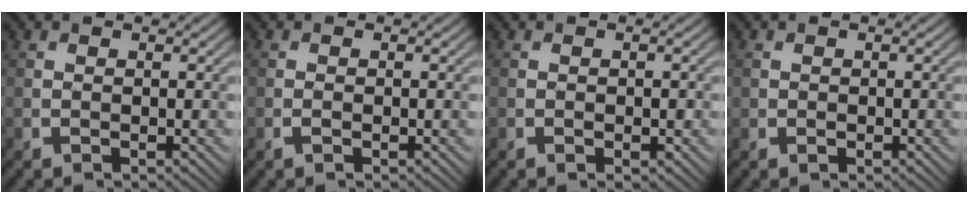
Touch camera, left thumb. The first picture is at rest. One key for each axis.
{"total": 0.6, "fx": -0.2, "fy": 0.2, "fz": 0.5, "tx": -0.013, "ty": -0.001, "tz": -0.005}
{"total": 1.5, "fx": -0.5, "fy": 0.8, "fz": 1.2, "tx": -0.017, "ty": 0.000, "tz": -0.007}
{"total": 0.7, "fx": -0.2, "fy": 0.6, "fz": 0.2, "tx": -0.002, "ty": -0.002, "tz": -0.006}